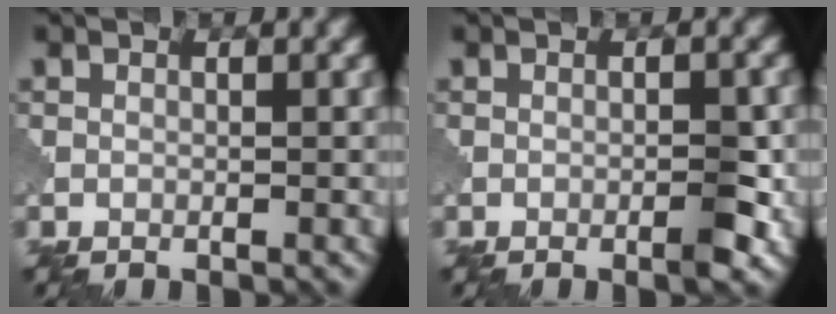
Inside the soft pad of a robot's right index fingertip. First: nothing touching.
{"total": 1.8, "force": [-0.8, 0.2, 1.5], "torque": [-0.023, 0.004, -0.013]}